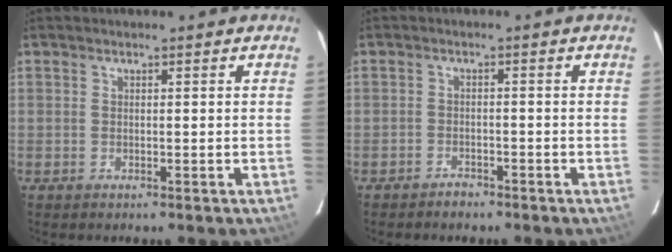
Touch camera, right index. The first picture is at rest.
{"total": 2.5, "force": [-2.2, 1.2, 0.4], "torque": [-0.017, 0.003, -0.037]}